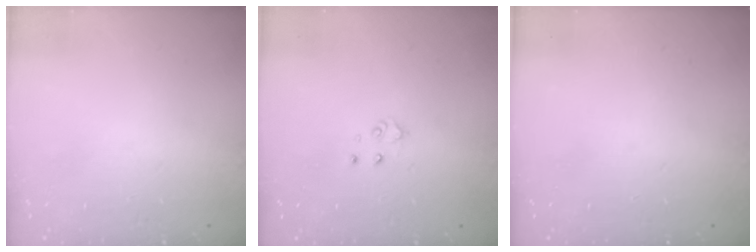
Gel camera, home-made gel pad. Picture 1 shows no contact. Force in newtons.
{"total": 3.9, "press": 3.9, "slide": 0.3}
{"total": 0.0}